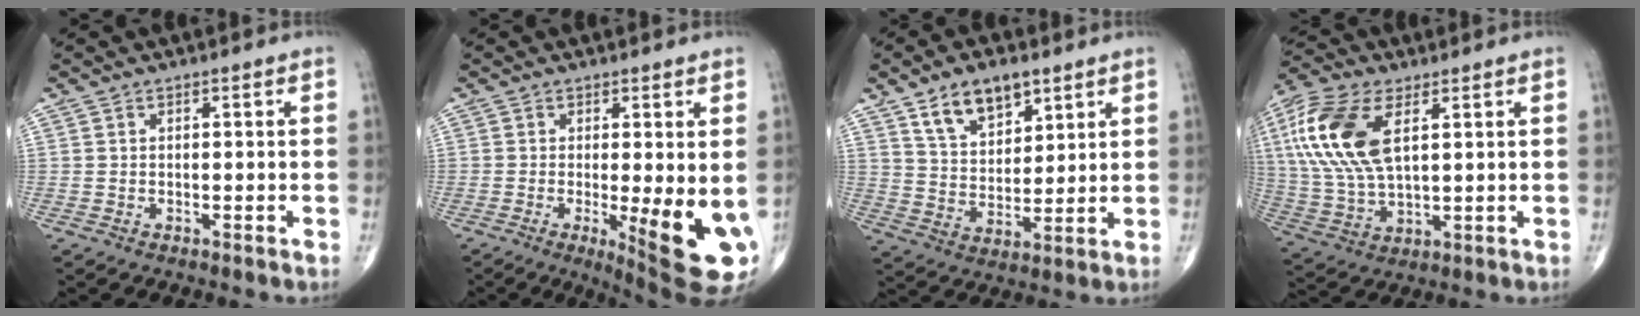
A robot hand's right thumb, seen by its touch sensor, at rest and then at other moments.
{"total": 12.3, "force": [-2.4, 2.9, 11.8], "torque": [-0.157, -0.028, -0.026]}
{"total": 11.0, "force": [6.6, 5.9, 6.4], "torque": [-0.087, -0.034, 0.123]}
{"total": 17.4, "force": [5.4, 8.5, 14.2], "torque": [-0.316, -0.003, 0.103]}